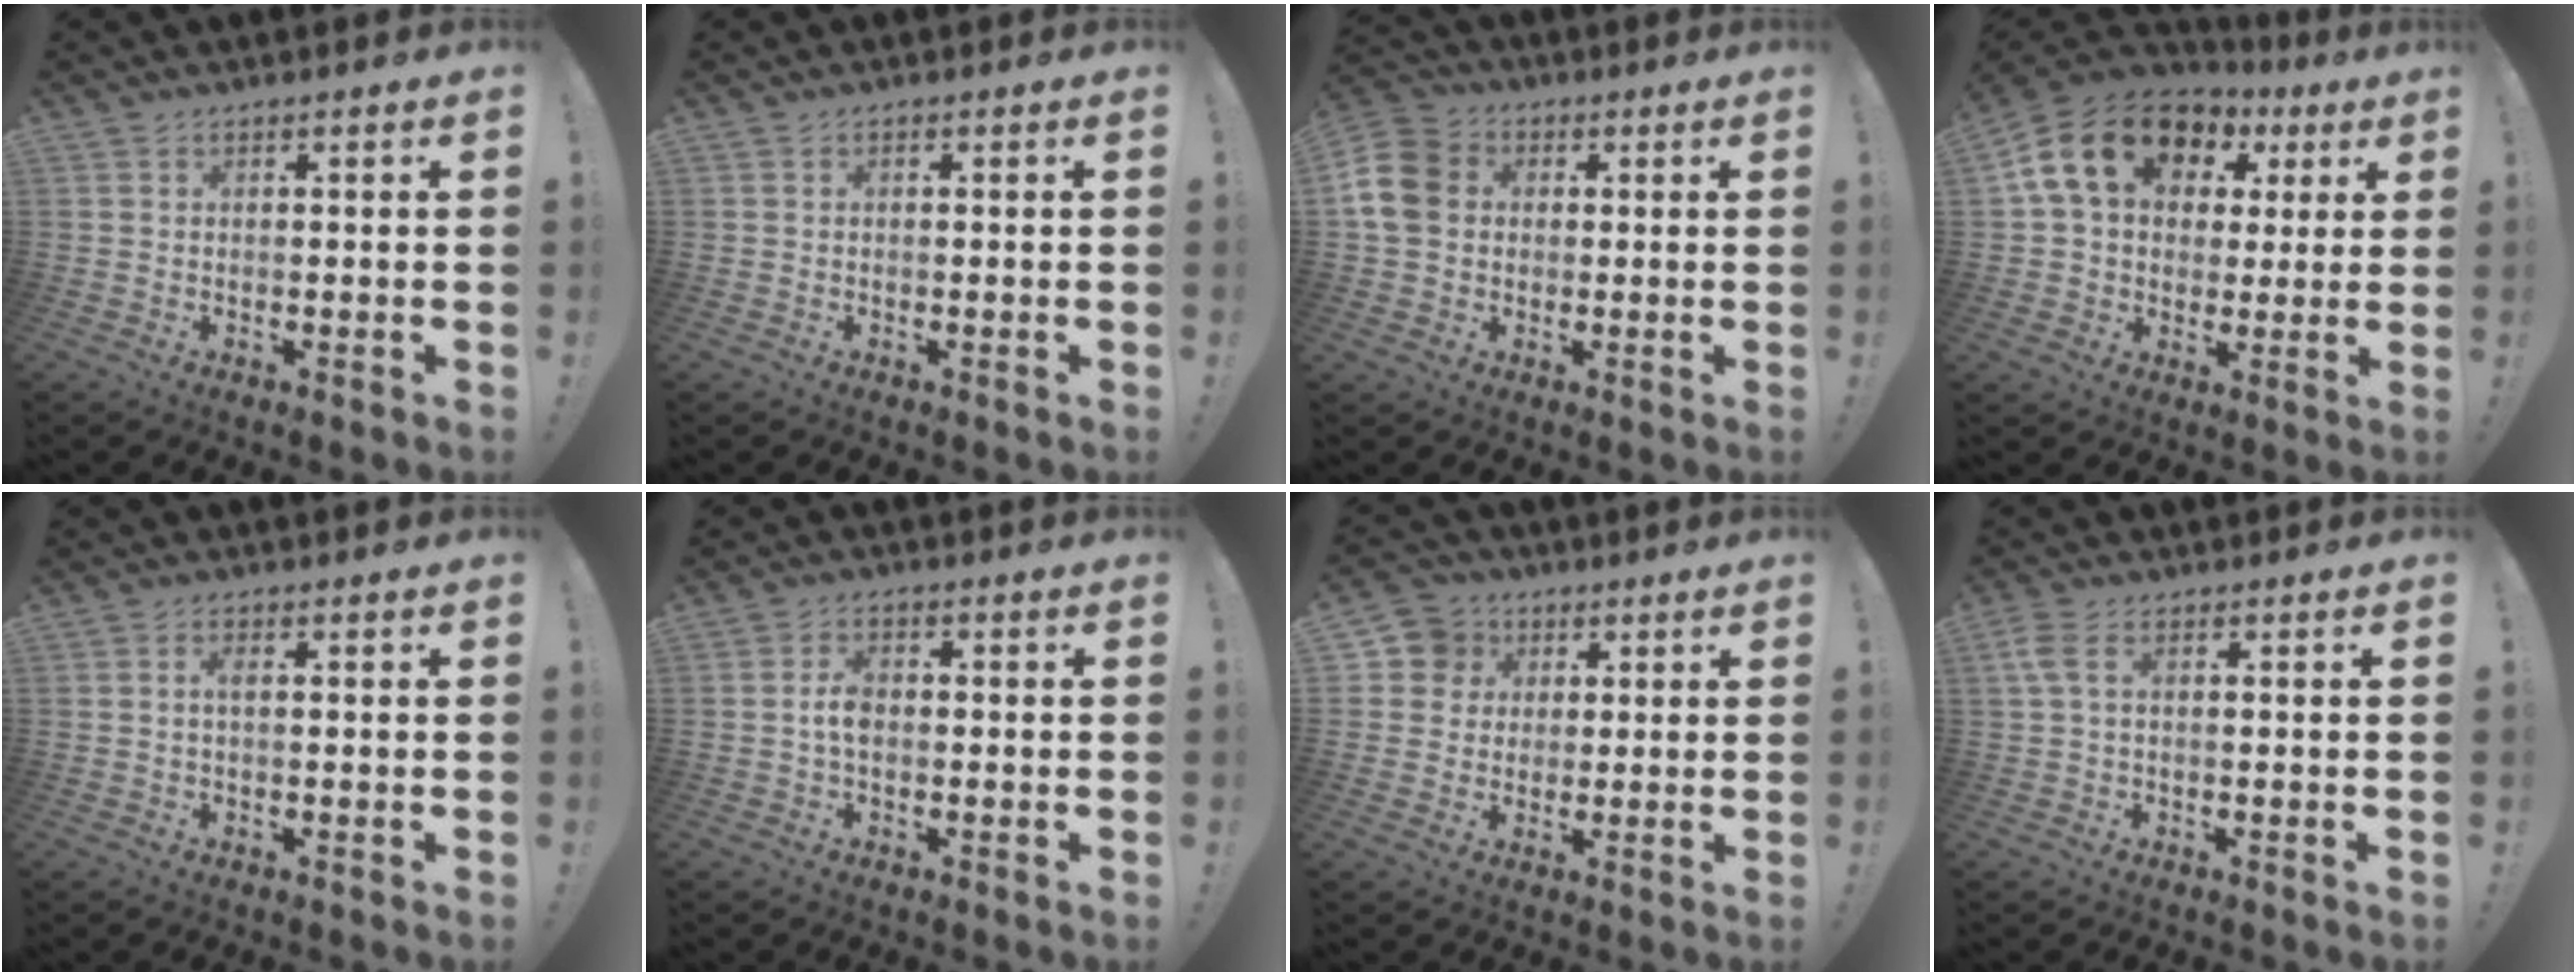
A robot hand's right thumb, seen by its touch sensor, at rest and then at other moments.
{"total": 0.0}
{"total": 11.4, "force": [1.3, 9.3, 6.5], "torque": [-0.128, 0.012, 0.028]}
{"total": 18.5, "force": [7.2, 13.0, 11.0], "torque": [-0.185, -0.002, 0.136]}
{"total": 1.8, "force": [0.1, 0.3, 1.8], "torque": [-0.040, 0.007, 0.001]}
{"total": 4.2, "force": [-0.6, 2.1, 3.6], "torque": [-0.068, 0.008, -0.013]}
{"total": 7.6, "force": [2.0, 7.2, 1.6], "torque": [-0.025, -0.002, 0.043]}
{"total": 3.7, "force": [0.9, 1.4, 3.3], "torque": [-0.075, 0.002, 0.017]}